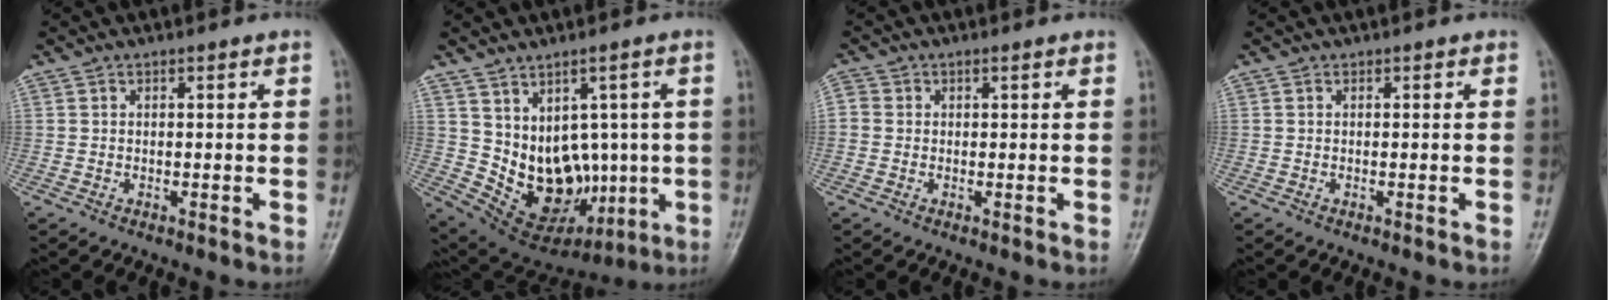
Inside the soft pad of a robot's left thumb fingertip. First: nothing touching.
{"total": 14.1, "force": [-0.2, 10.5, 9.4], "torque": [-0.101, -0.001, 0.039]}
{"total": 2.4, "force": [0.2, 2.0, 1.3], "torque": [-0.022, 0.008, 0.003]}
{"total": 0.0}